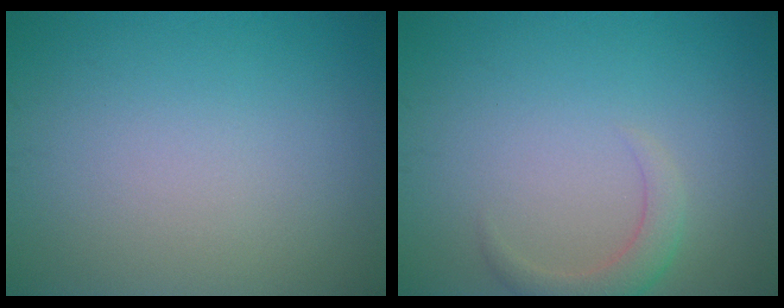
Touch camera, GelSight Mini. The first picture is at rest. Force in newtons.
{"total": 2.2, "press": 2.2, "slide": 0.2}